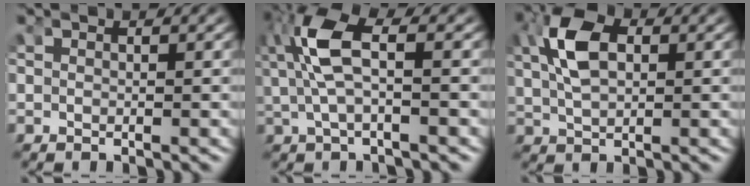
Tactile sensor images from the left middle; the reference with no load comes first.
{"total": 5.8, "force": [0.8, 2.7, 5.0], "torque": [-0.120, 0.009, 0.010]}
{"total": 5.7, "force": [1.3, 3.5, 4.3], "torque": [-0.103, 0.001, 0.023]}